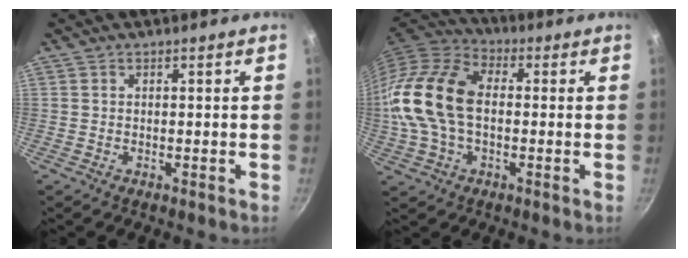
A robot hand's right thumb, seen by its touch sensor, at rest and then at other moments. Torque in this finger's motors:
{"motor_torque": [1.69, 3.33, 1.82, -0.58, 0.26]}